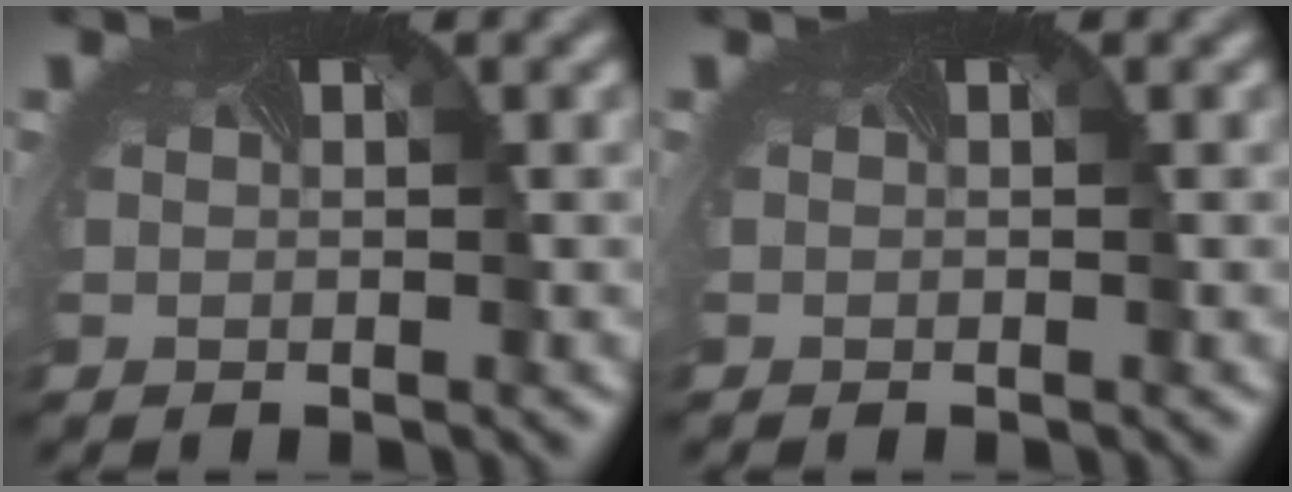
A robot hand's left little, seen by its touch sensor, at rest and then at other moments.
{"total": 0.0}